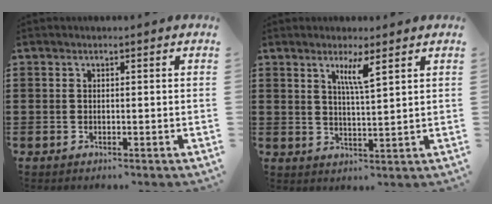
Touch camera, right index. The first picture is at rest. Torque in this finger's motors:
{"motor_torque": [0.08, 0.02, 0.15, 0.07]}